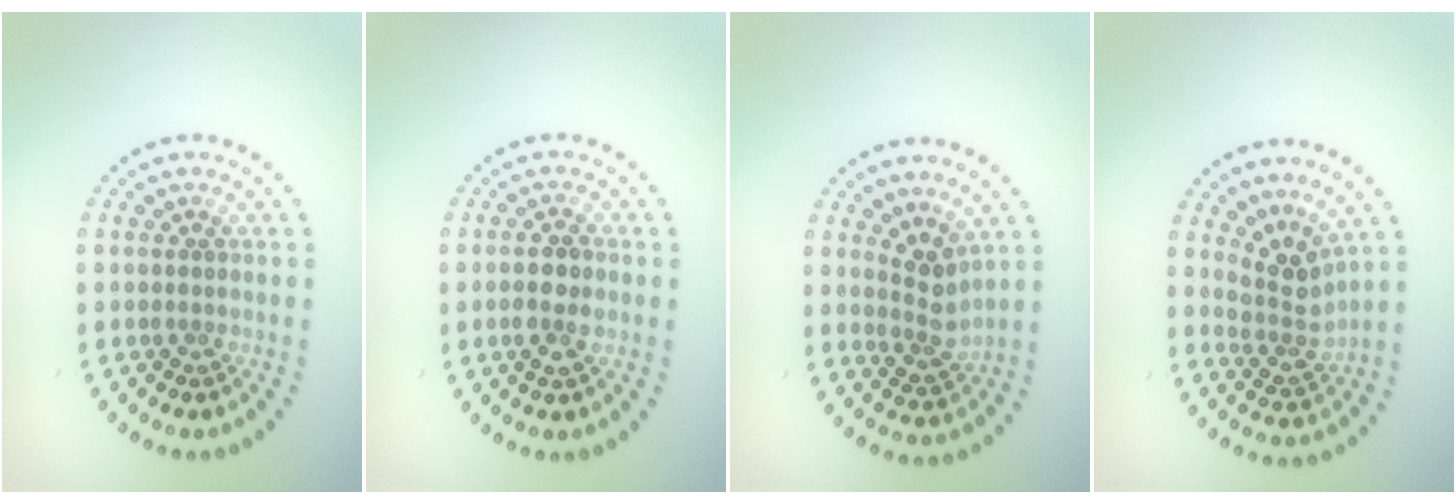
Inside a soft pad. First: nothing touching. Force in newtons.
{"total": 2.5, "press": 2.5, "slide": 0.4}
{"total": 2.7, "press": 2.1, "slide": 1.8}
{"total": 3.1, "press": 2.3, "slide": 2.1}